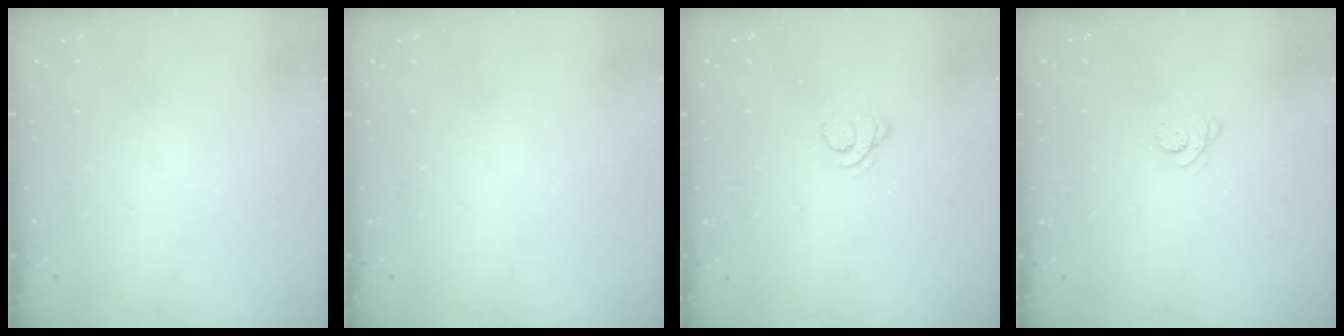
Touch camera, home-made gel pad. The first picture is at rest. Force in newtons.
{"total": 0.0}
{"total": 1.7, "press": 1.7, "slide": 0.2}
{"total": 2.6, "press": 2.5, "slide": 0.3}